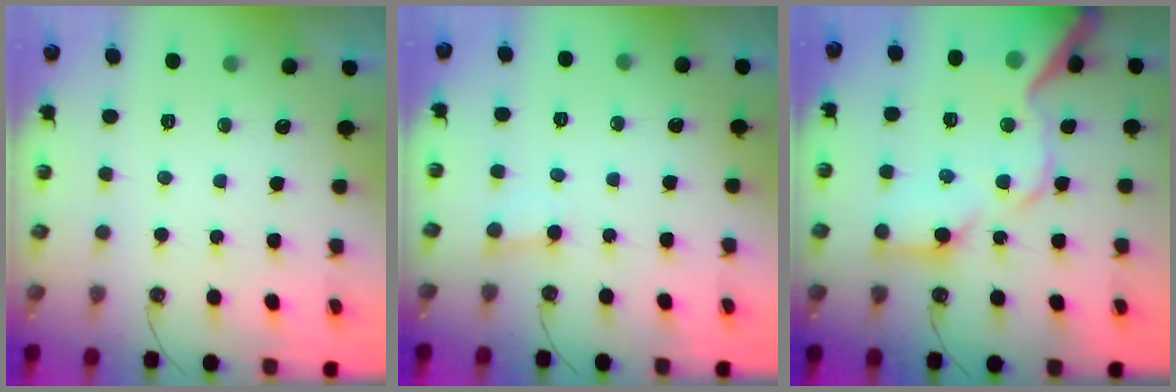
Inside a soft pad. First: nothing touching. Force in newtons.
{"total": 2.7, "press": 2.7, "slide": 0.2}
{"total": 20.6, "press": 20.4, "slide": 2.7}